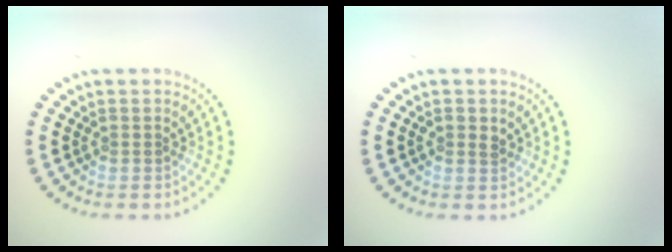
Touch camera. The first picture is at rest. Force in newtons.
{"total": 1.2, "press": 1.1, "slide": 0.1}